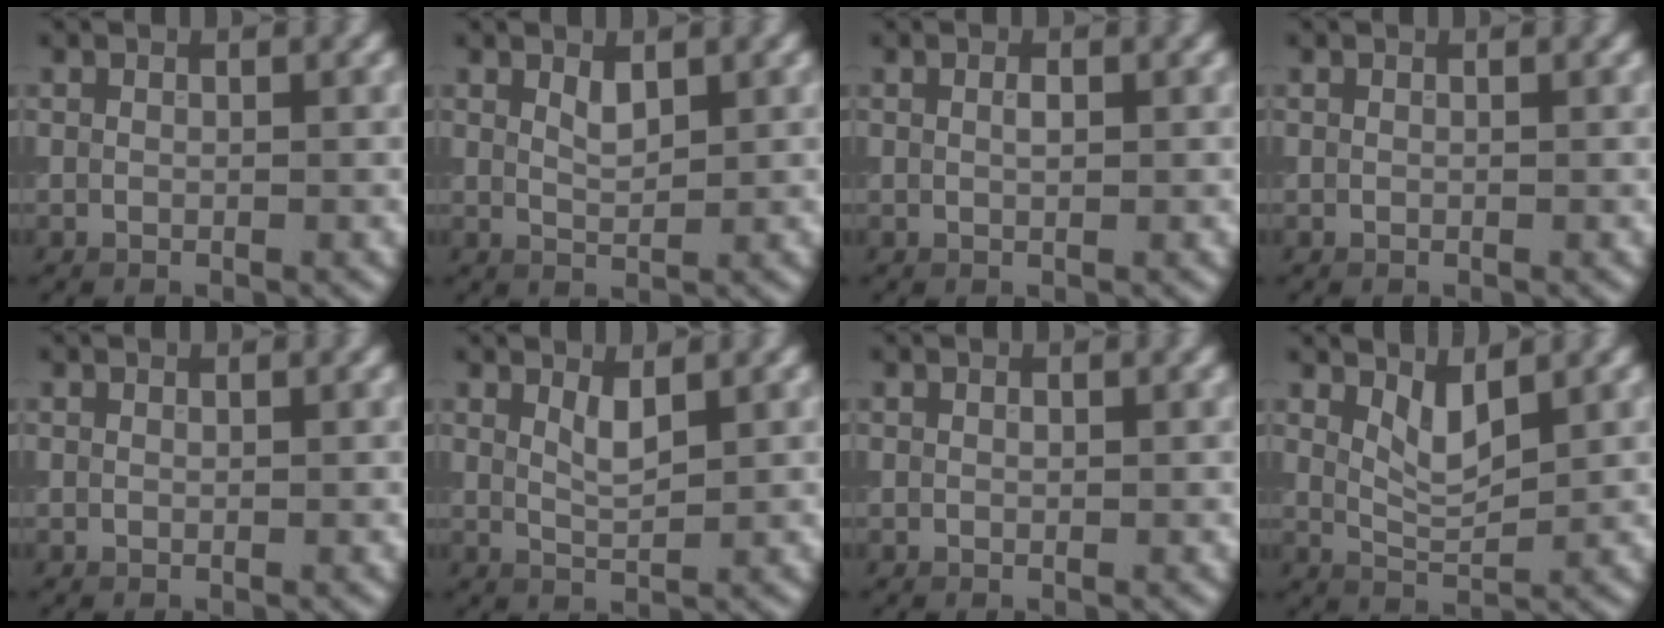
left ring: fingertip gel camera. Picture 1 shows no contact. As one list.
[{"total": 1.1, "force": [0.8, 0.3, 0.8], "torque": [-0.019, -0.002, 0.018]}, {"total": 0.6, "force": [0.1, 0.1, 0.6], "torque": [-0.015, 0.002, 0.003]}, {"total": 0.0}, {"total": 0.0}, {"total": 1.4, "force": [0.8, 0.2, 1.1], "torque": [-0.026, -0.004, 0.018]}, {"total": 0.0}, {"total": 2.2, "force": [1.3, 0.6, 1.7], "torque": [-0.036, -0.008, 0.029]}]